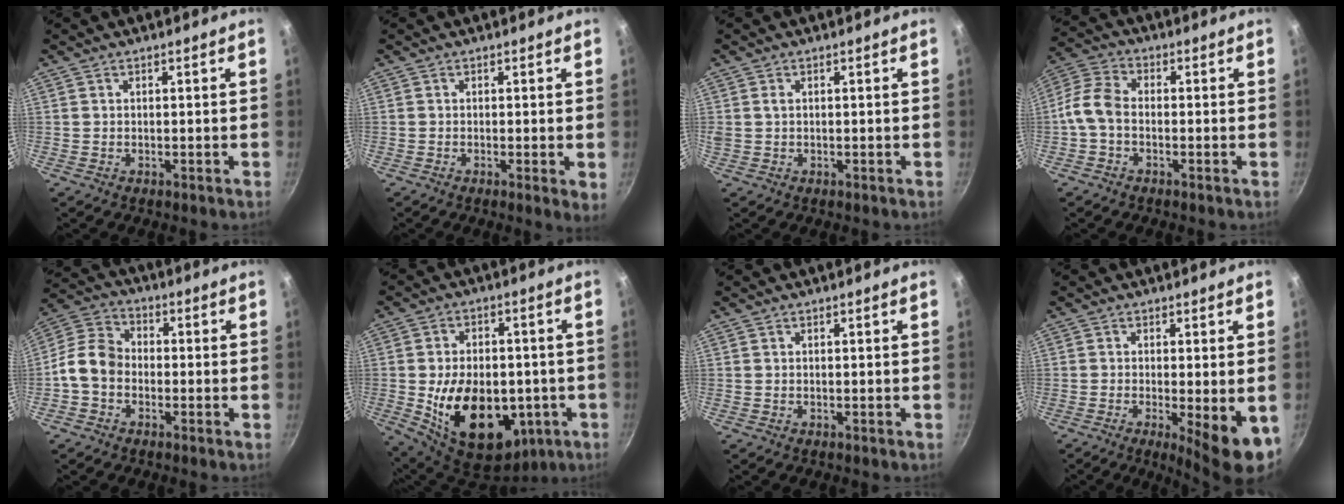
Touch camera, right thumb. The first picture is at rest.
{"total": 2.4, "force": [-0.2, 0.4, 2.4], "torque": [-0.032, -0.009, -0.008]}
{"total": 1.3, "force": [0.3, 1.0, 0.8], "torque": [-0.012, 0.001, 0.004]}
{"total": 6.5, "force": [-1.7, 4.2, 4.7], "torque": [-0.101, 0.031, -0.049]}
{"total": 8.5, "force": [-2.2, 6.6, 4.9], "torque": [-0.075, 0.033, -0.065]}
{"total": 21.3, "force": [-4.3, 14.0, 15.5], "torque": [-0.226, 0.004, -0.046]}
{"total": 0.0}
{"total": 8.7, "force": [-2.3, 1.8, 8.2], "torque": [-0.106, -0.012, -0.024]}